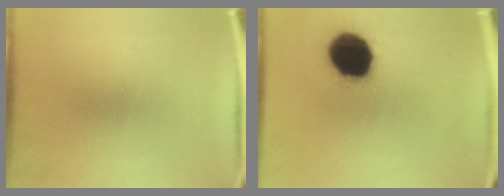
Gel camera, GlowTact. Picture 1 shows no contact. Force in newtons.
{"total": 18.5}